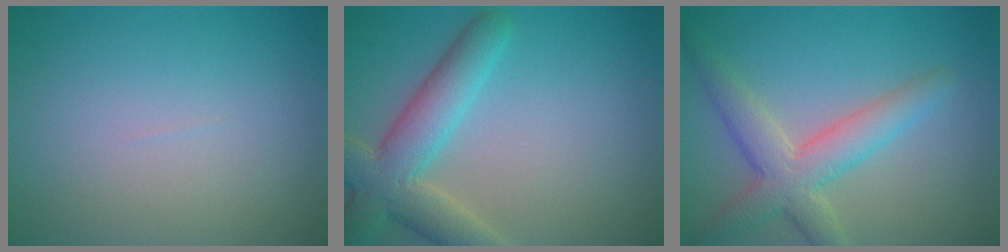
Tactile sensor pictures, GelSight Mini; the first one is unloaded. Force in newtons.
{"total": 6.2, "press": 6.2, "slide": 0.4}
{"total": 5.0, "press": 5.0, "slide": 0.2}